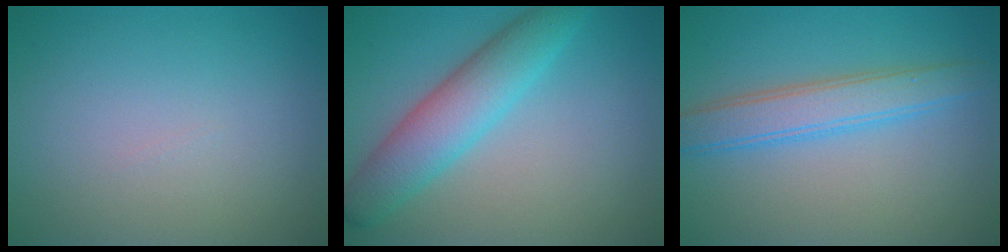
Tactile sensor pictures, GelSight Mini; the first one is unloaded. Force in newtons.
{"total": 5.5, "press": 5.5, "slide": 0.2}
{"total": 3.9, "press": 3.9, "slide": 0.1}